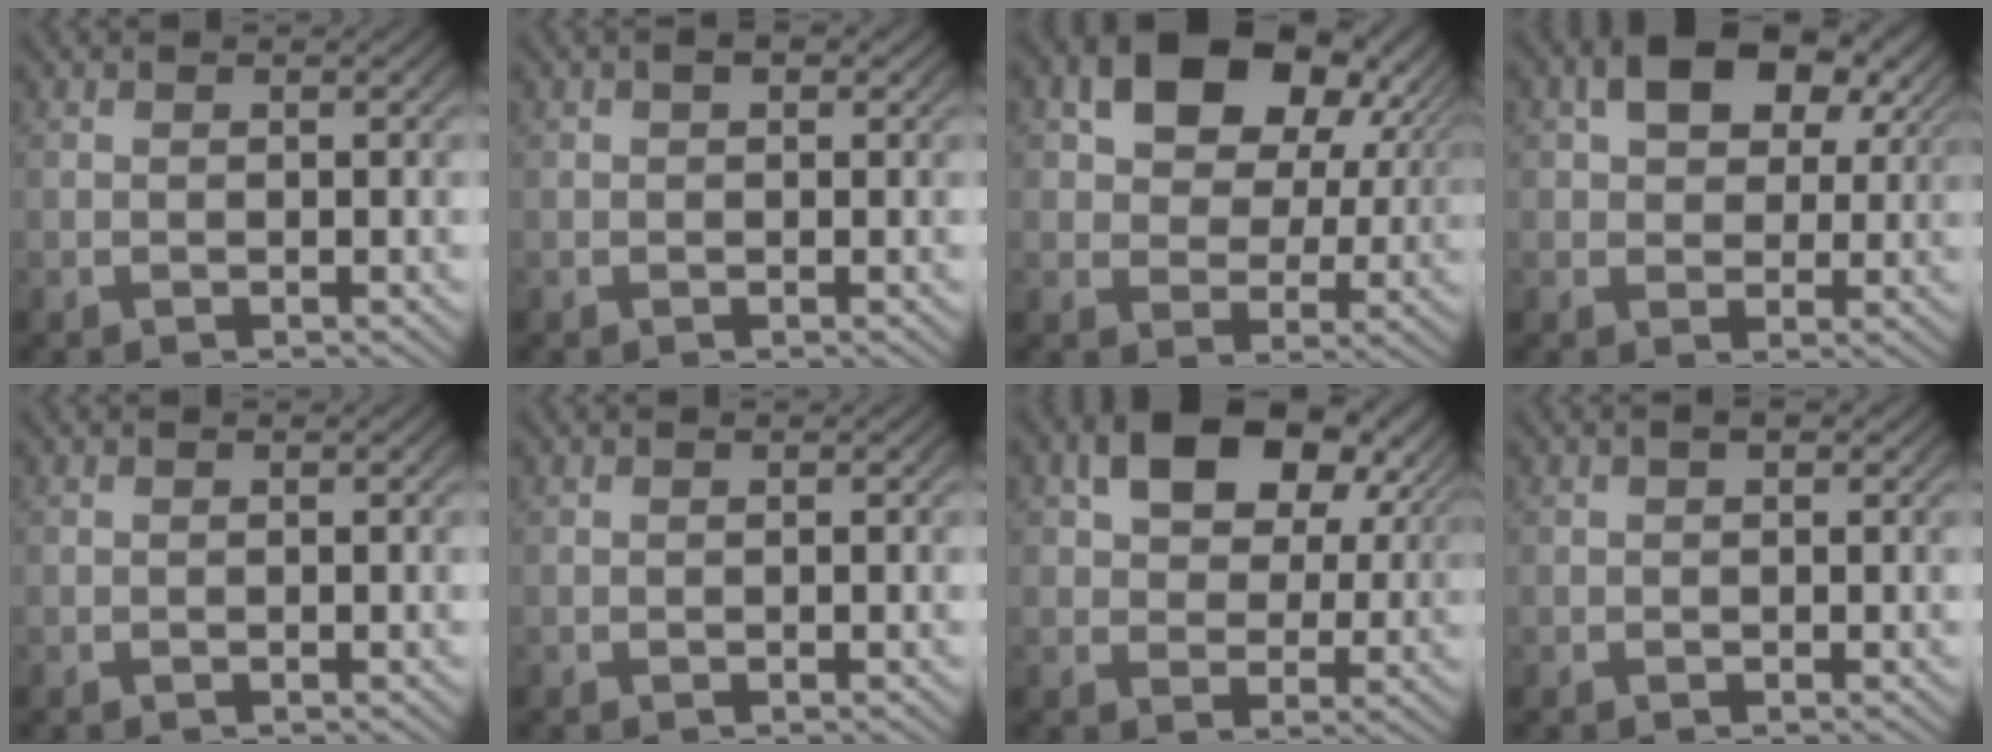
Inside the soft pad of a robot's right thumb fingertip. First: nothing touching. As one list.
[{"total": 1.2, "force": [0.6, 0.7, 0.8], "torque": [-0.013, 0.001, 0.007]}, {"total": 9.3, "force": [3.4, 5.8, 6.4], "torque": [-0.124, -0.009, 0.063]}, {"total": 6.6, "force": [3.3, 3.6, 4.5], "torque": [-0.067, 0.012, 0.052]}, {"total": 0.0}, {"total": 0.0}, {"total": 7.6, "force": [3.5, 4.2, 5.3], "torque": [-0.087, 0.007, 0.060]}, {"total": 0.9, "force": [0.5, 0.4, 0.6], "torque": [-0.008, 0.002, 0.006]}]